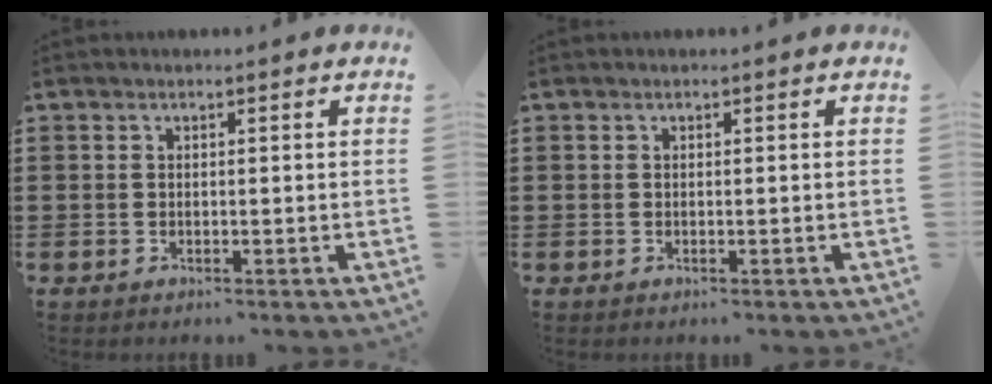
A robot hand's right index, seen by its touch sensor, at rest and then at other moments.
{"total": 0.0}